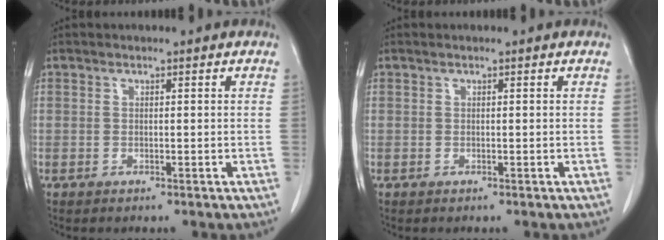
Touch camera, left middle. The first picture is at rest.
{"total": 0.0}